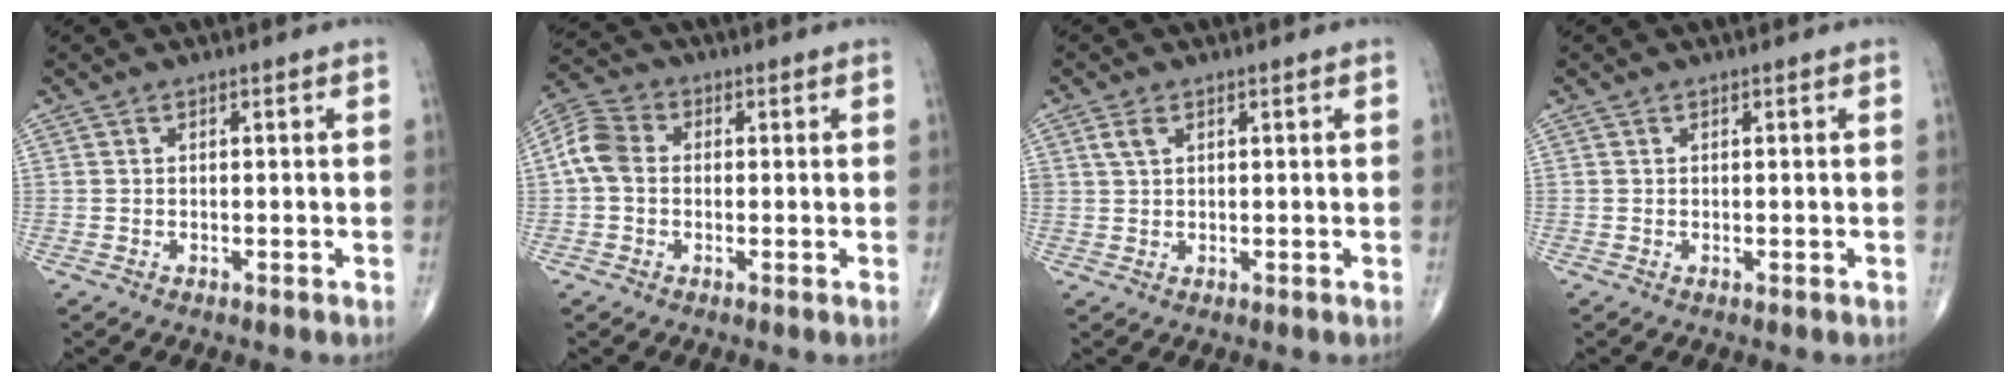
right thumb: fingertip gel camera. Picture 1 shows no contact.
{"total": 6.8, "force": [0.1, 5.3, 4.3], "torque": [-0.083, 0.021, -0.009]}
{"total": 2.4, "force": [1.2, 1.4, 1.5], "torque": [-0.029, 0.002, 0.028]}
{"total": 0.0}